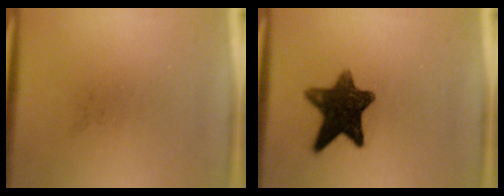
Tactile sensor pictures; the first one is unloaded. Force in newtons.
{"total": 11.1}